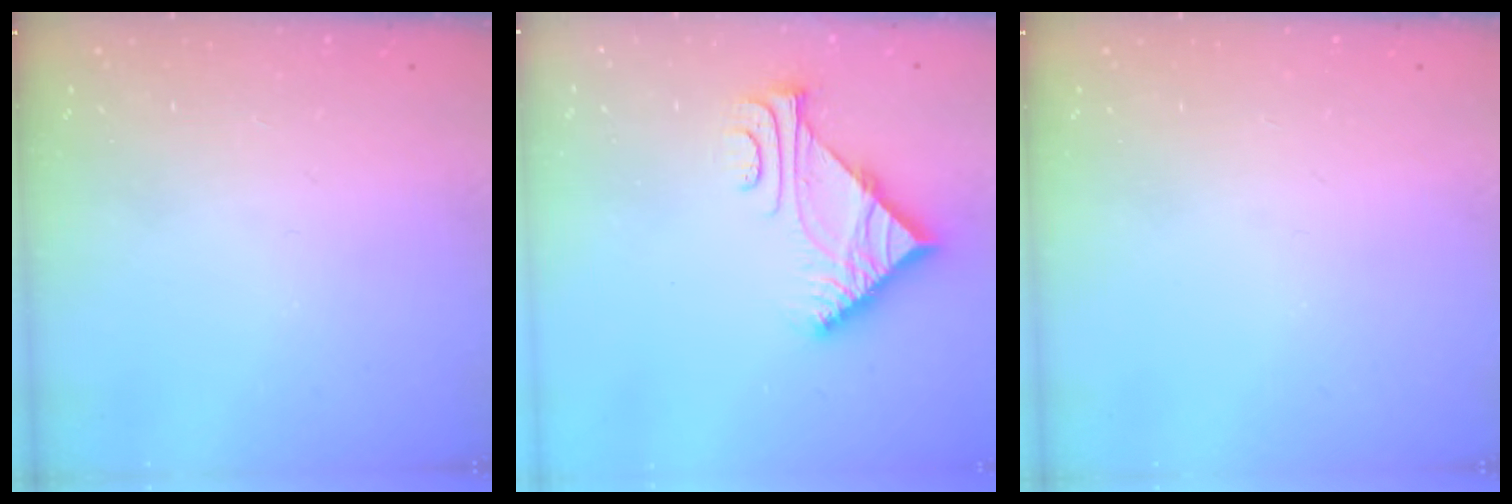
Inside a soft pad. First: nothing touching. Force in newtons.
{"total": 6.2, "press": 6.2, "slide": 0.4}
{"total": 0.0}